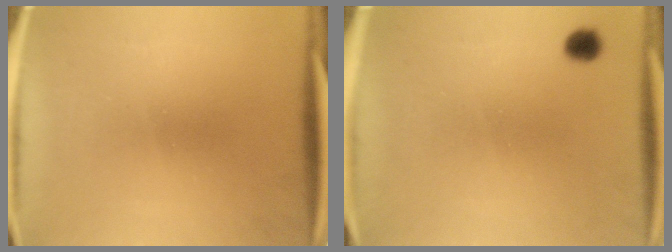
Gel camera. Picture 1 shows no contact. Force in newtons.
{"total": 2.3}